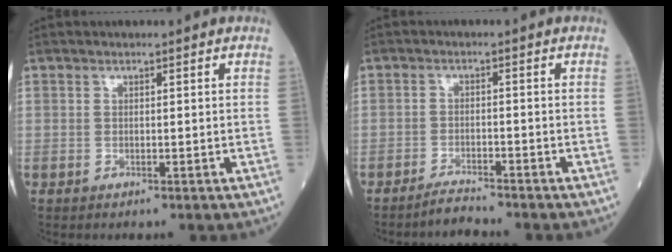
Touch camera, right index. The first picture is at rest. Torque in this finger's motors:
{"motor_torque": [-0.25, -0.24, -0.04, 0.00]}